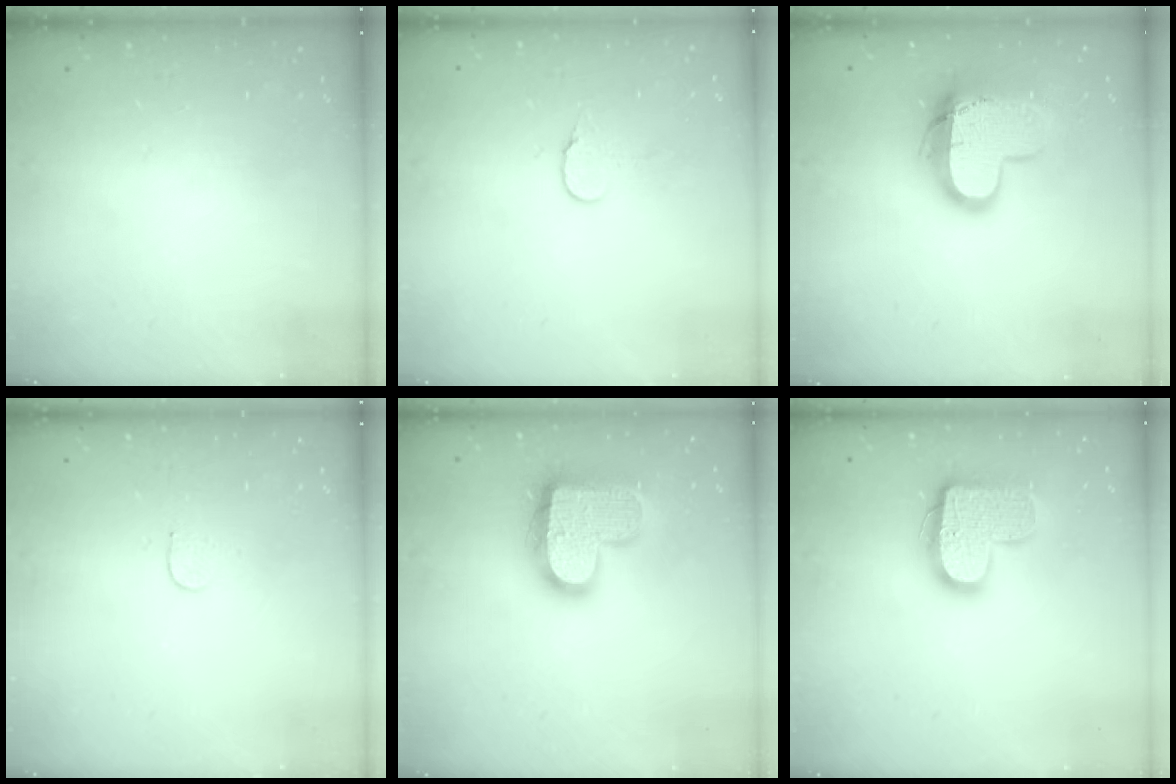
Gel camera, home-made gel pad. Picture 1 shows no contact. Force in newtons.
{"total": 6.1, "press": 6.1, "slide": 0.5}
{"total": 14.4, "press": 14.4, "slide": 1.0}
{"total": 3.7, "press": 3.7, "slide": 0.3}
{"total": 17.6, "press": 17.5, "slide": 1.0}
{"total": 14.9, "press": 14.9, "slide": 1.0}